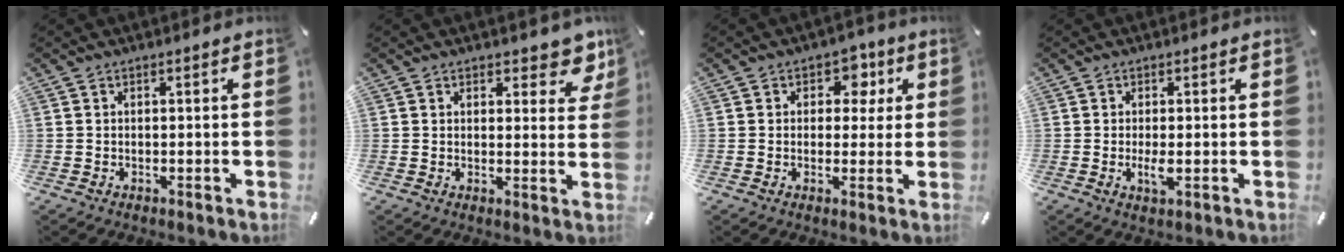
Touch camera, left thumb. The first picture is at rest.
{"total": 5.6, "force": [4.0, 3.2, 2.4], "torque": [-0.003, -0.027, 0.062]}
{"total": 6.3, "force": [1.6, 5.3, 3.0], "torque": [-0.018, -0.004, 0.017]}
{"total": 3.1, "force": [-0.4, 1.0, 2.9], "torque": [-0.065, -0.009, -0.009]}